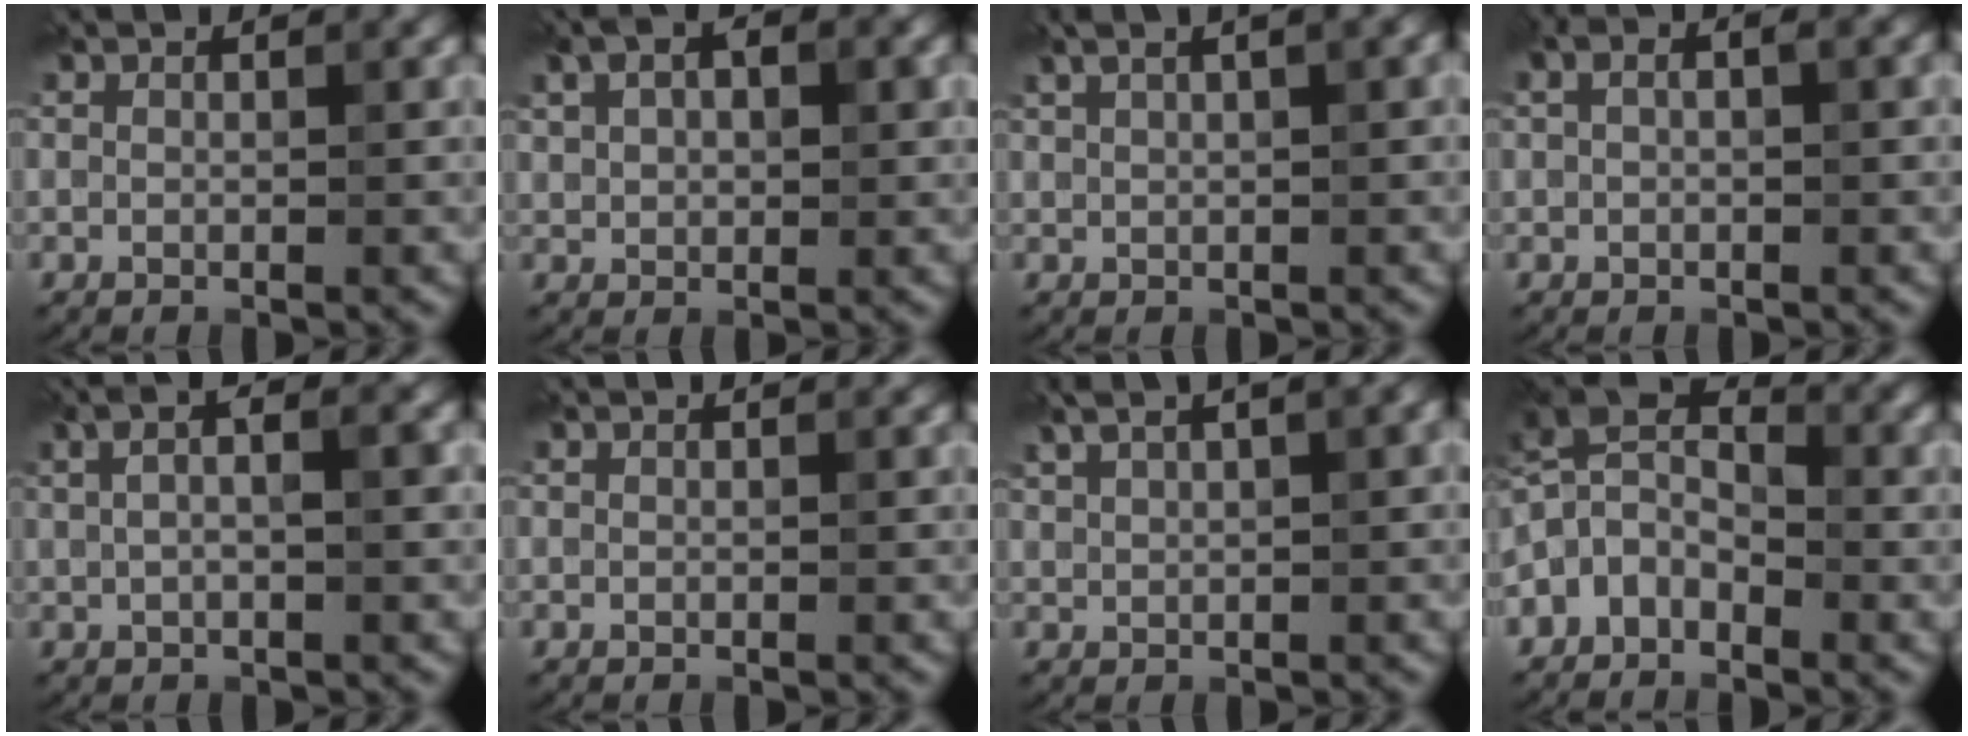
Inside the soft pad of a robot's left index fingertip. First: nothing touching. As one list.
[{"total": 6.0, "force": [2.4, 3.5, 4.2], "torque": [-0.072, 0.018, 0.030]}, {"total": 4.3, "force": [2.4, 1.4, 3.3], "torque": [-0.051, 0.018, 0.035]}, {"total": 3.7, "force": [1.4, 2.1, 2.7], "torque": [-0.044, 0.012, 0.011]}, {"total": 5.3, "force": [1.7, 2.3, 4.5], "torque": [-0.060, 0.016, 0.011]}, {"total": 0.0}, {"total": 5.4, "force": [3.3, 1.6, 3.9], "torque": [-0.076, 0.022, 0.060]}, {"total": 4.7, "force": [-1.6, 3.2, 3.1], "torque": [-0.053, 0.014, -0.043]}]